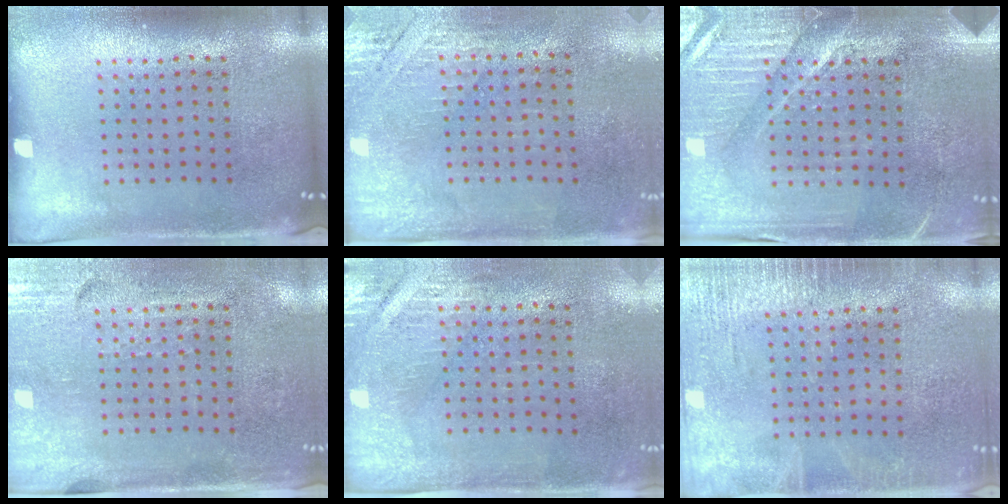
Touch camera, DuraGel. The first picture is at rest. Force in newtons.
{"total": 2.7, "press": 2.4, "slide": 1.3}
{"total": 4.0, "press": 3.7, "slide": 1.5}
{"total": 3.5, "press": 3.0, "slide": 1.7}
{"total": 2.9, "press": 2.5, "slide": 1.4}
{"total": 2.6, "press": 2.5, "slide": 0.3}